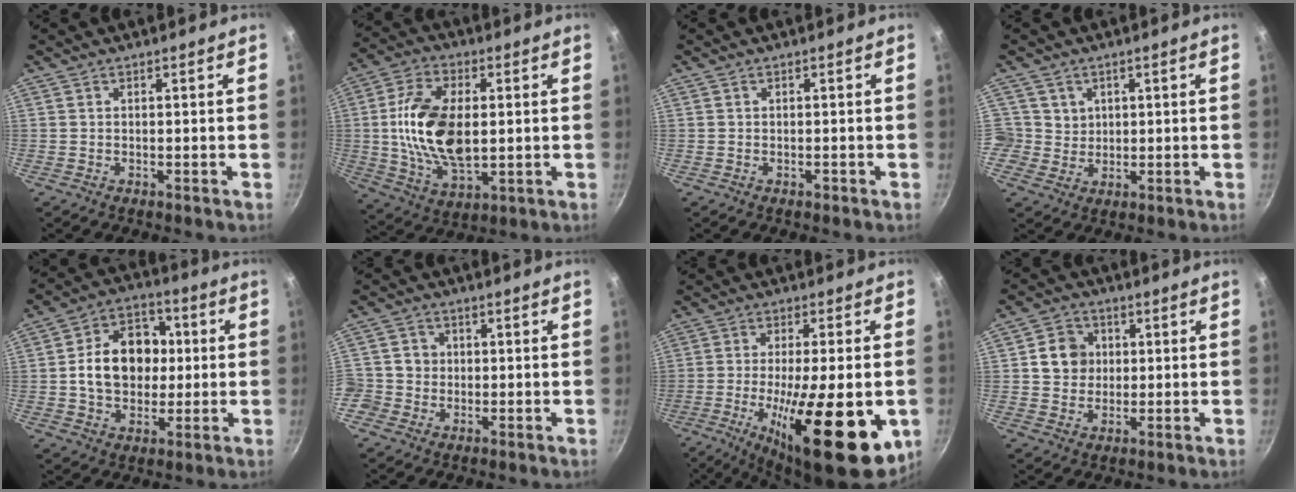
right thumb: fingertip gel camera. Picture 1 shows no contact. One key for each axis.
{"total": 16.5, "fx": 0.9, "fy": 9.3, "fz": 13.6, "tx": -0.244, "ty": 0.003, "tz": 0.018}
{"total": 0.6, "fx": -0.3, "fy": 0.5, "fz": 0.3, "tx": -0.003, "ty": 0.003, "tz": -0.005}
{"total": 4.5, "fx": 1.4, "fy": 4.3, "fz": 0.1, "tx": 0.038, "ty": 0.006, "tz": 0.024}
{"total": 15.1, "fx": 0.8, "fy": 11.6, "fz": 9.6, "tx": -0.117, "ty": 0.024, "tz": 0.004}
{"total": 5.7, "fx": -0.9, "fy": 5.4, "fz": 1.3, "tx": 0.005, "ty": 0.014, "tz": -0.027}
{"total": 23.1, "fx": -6.7, "fy": 7.1, "fz": 20.9, "tx": -0.302, "ty": -0.005, "tz": -0.093}
{"total": 7.1, "fx": 1.1, "fy": 6.4, "fz": 2.8, "tx": -0.016, "ty": 0.006, "tz": 0.013}